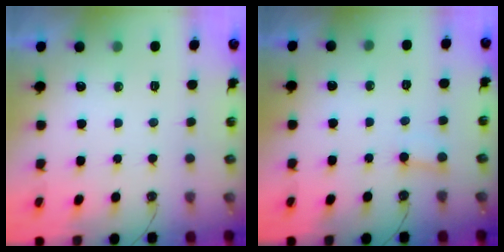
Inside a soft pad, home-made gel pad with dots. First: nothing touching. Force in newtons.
{"total": 2.6, "press": 2.6, "slide": 0.1}